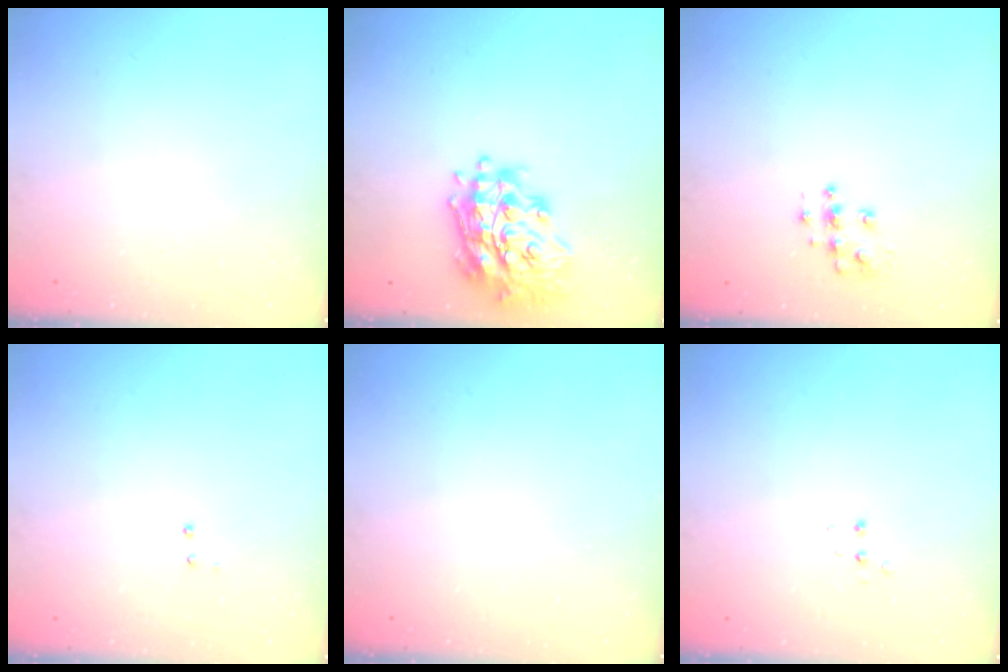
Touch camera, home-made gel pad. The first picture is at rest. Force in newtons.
{"total": 19.9, "press": 19.8, "slide": 2.1}
{"total": 8.7, "press": 8.7, "slide": 0.5}
{"total": 2.9, "press": 2.8, "slide": 0.6}
{"total": 0.0}
{"total": 2.7, "press": 2.7, "slide": 0.5}